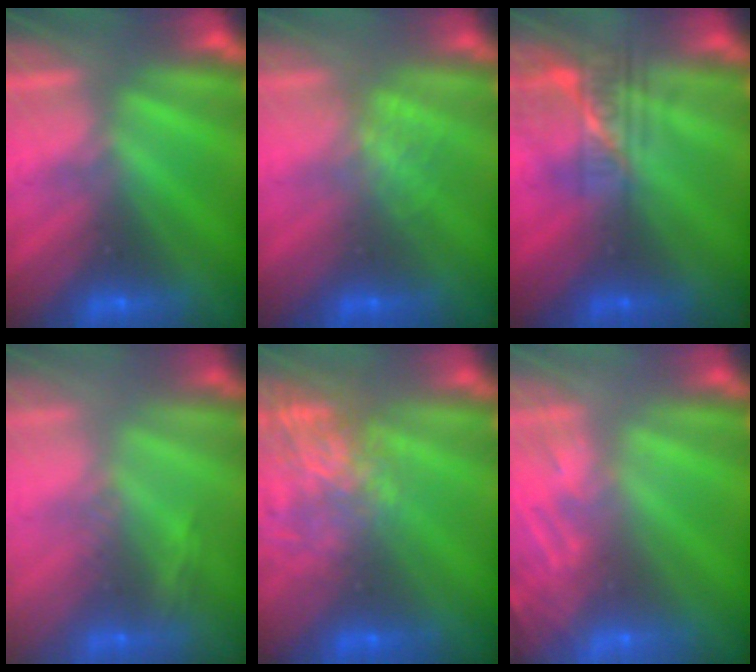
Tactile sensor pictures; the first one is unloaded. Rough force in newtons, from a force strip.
{"total": 1.2}
{"total": 2.3}
{"total": 2.8}
{"total": 7.7}
{"total": 7.4}